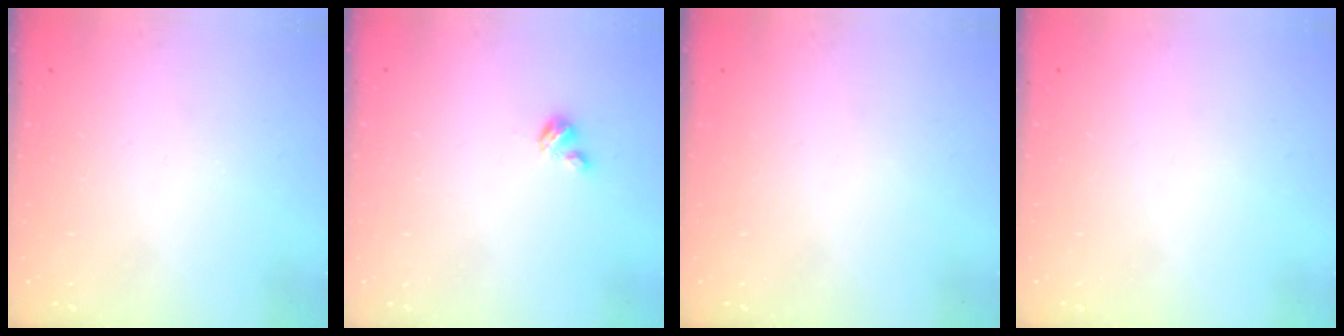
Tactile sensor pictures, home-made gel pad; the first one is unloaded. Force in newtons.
{"total": 2.9, "press": 2.9, "slide": 0.3}
{"total": 0.0}
{"total": 0.0}